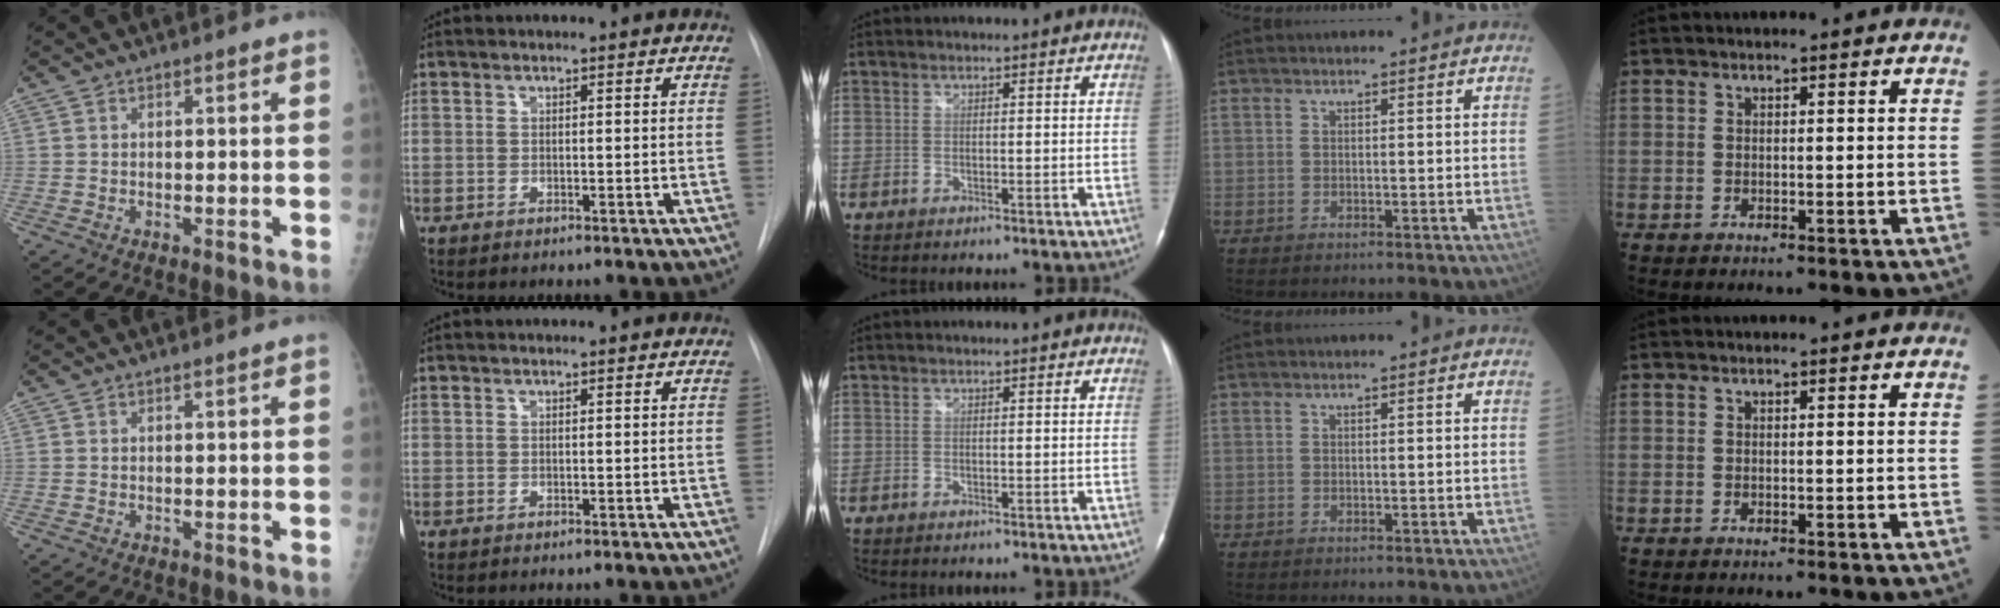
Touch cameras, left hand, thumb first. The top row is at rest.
{}